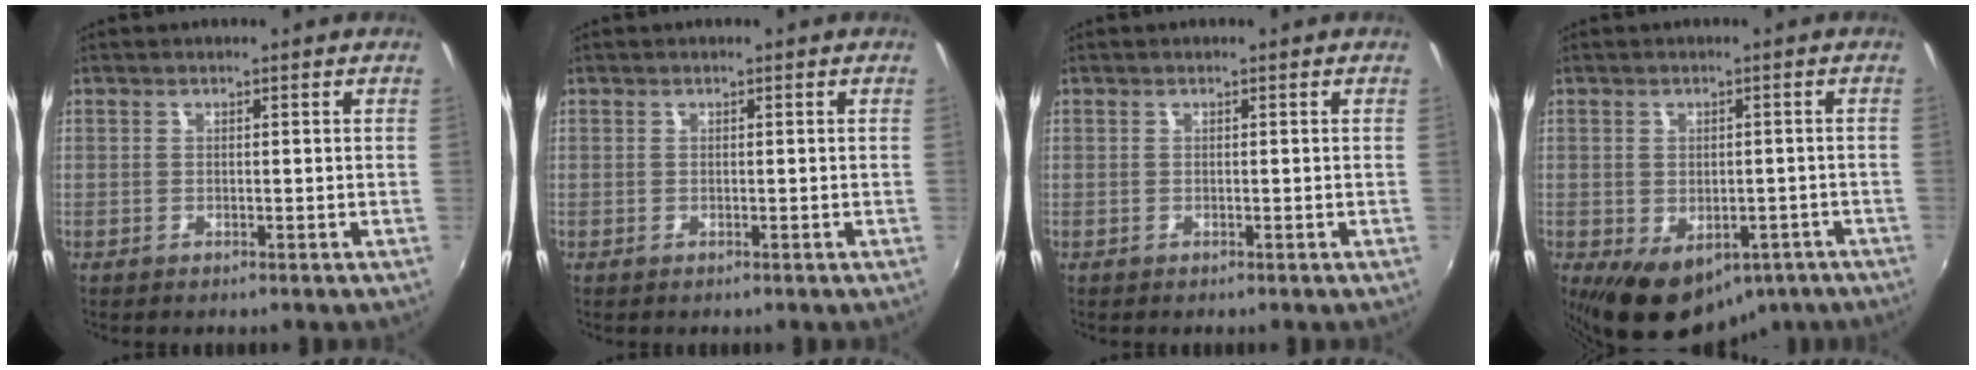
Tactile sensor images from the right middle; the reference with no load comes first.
{"total": 0.0}
{"total": 0.0}
{"total": 11.8, "force": [-6.1, 7.8, 6.4], "torque": [-0.113, -0.015, -0.064]}